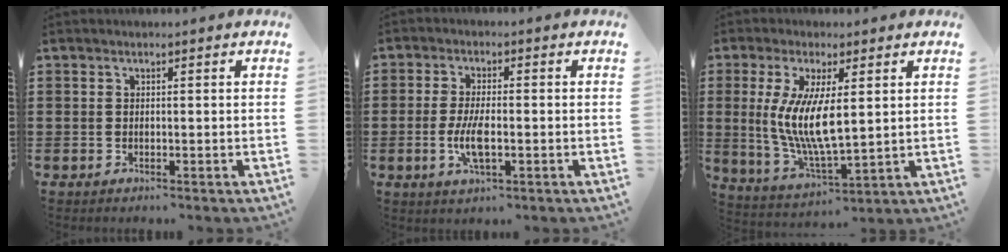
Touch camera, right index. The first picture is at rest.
{"total": 5.1, "force": [-1.2, 1.8, 4.6], "torque": [-0.100, -0.003, -0.025]}
{"total": 9.0, "force": [1.4, 2.8, 8.4], "torque": [-0.177, -0.004, 0.024]}